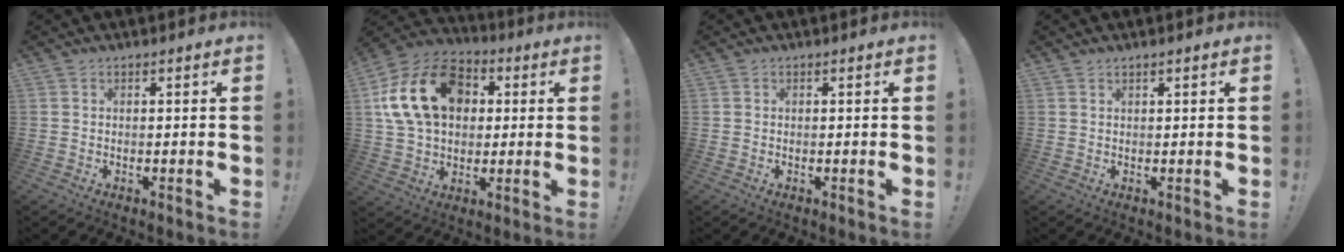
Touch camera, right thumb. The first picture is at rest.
{"total": 21.7, "force": [5.4, 15.5, 14.2], "torque": [-0.236, 0.001, 0.105]}
{"total": 0.0}
{"total": 0.8, "force": [0.7, 0.1, 0.4], "torque": [-0.011, 0.001, 0.013]}